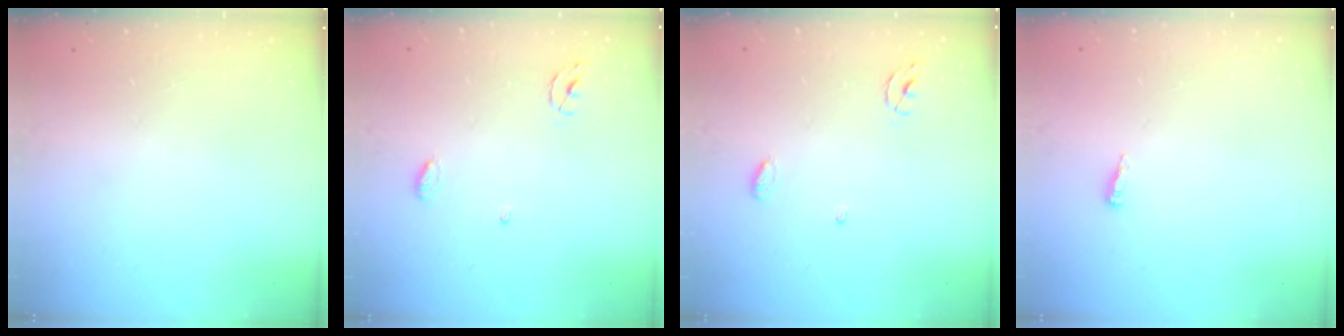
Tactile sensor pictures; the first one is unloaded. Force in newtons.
{"total": 3.9, "press": 3.9, "slide": 0.2}
{"total": 3.9, "press": 3.9, "slide": 0.2}
{"total": 3.9, "press": 3.6, "slide": 1.5}